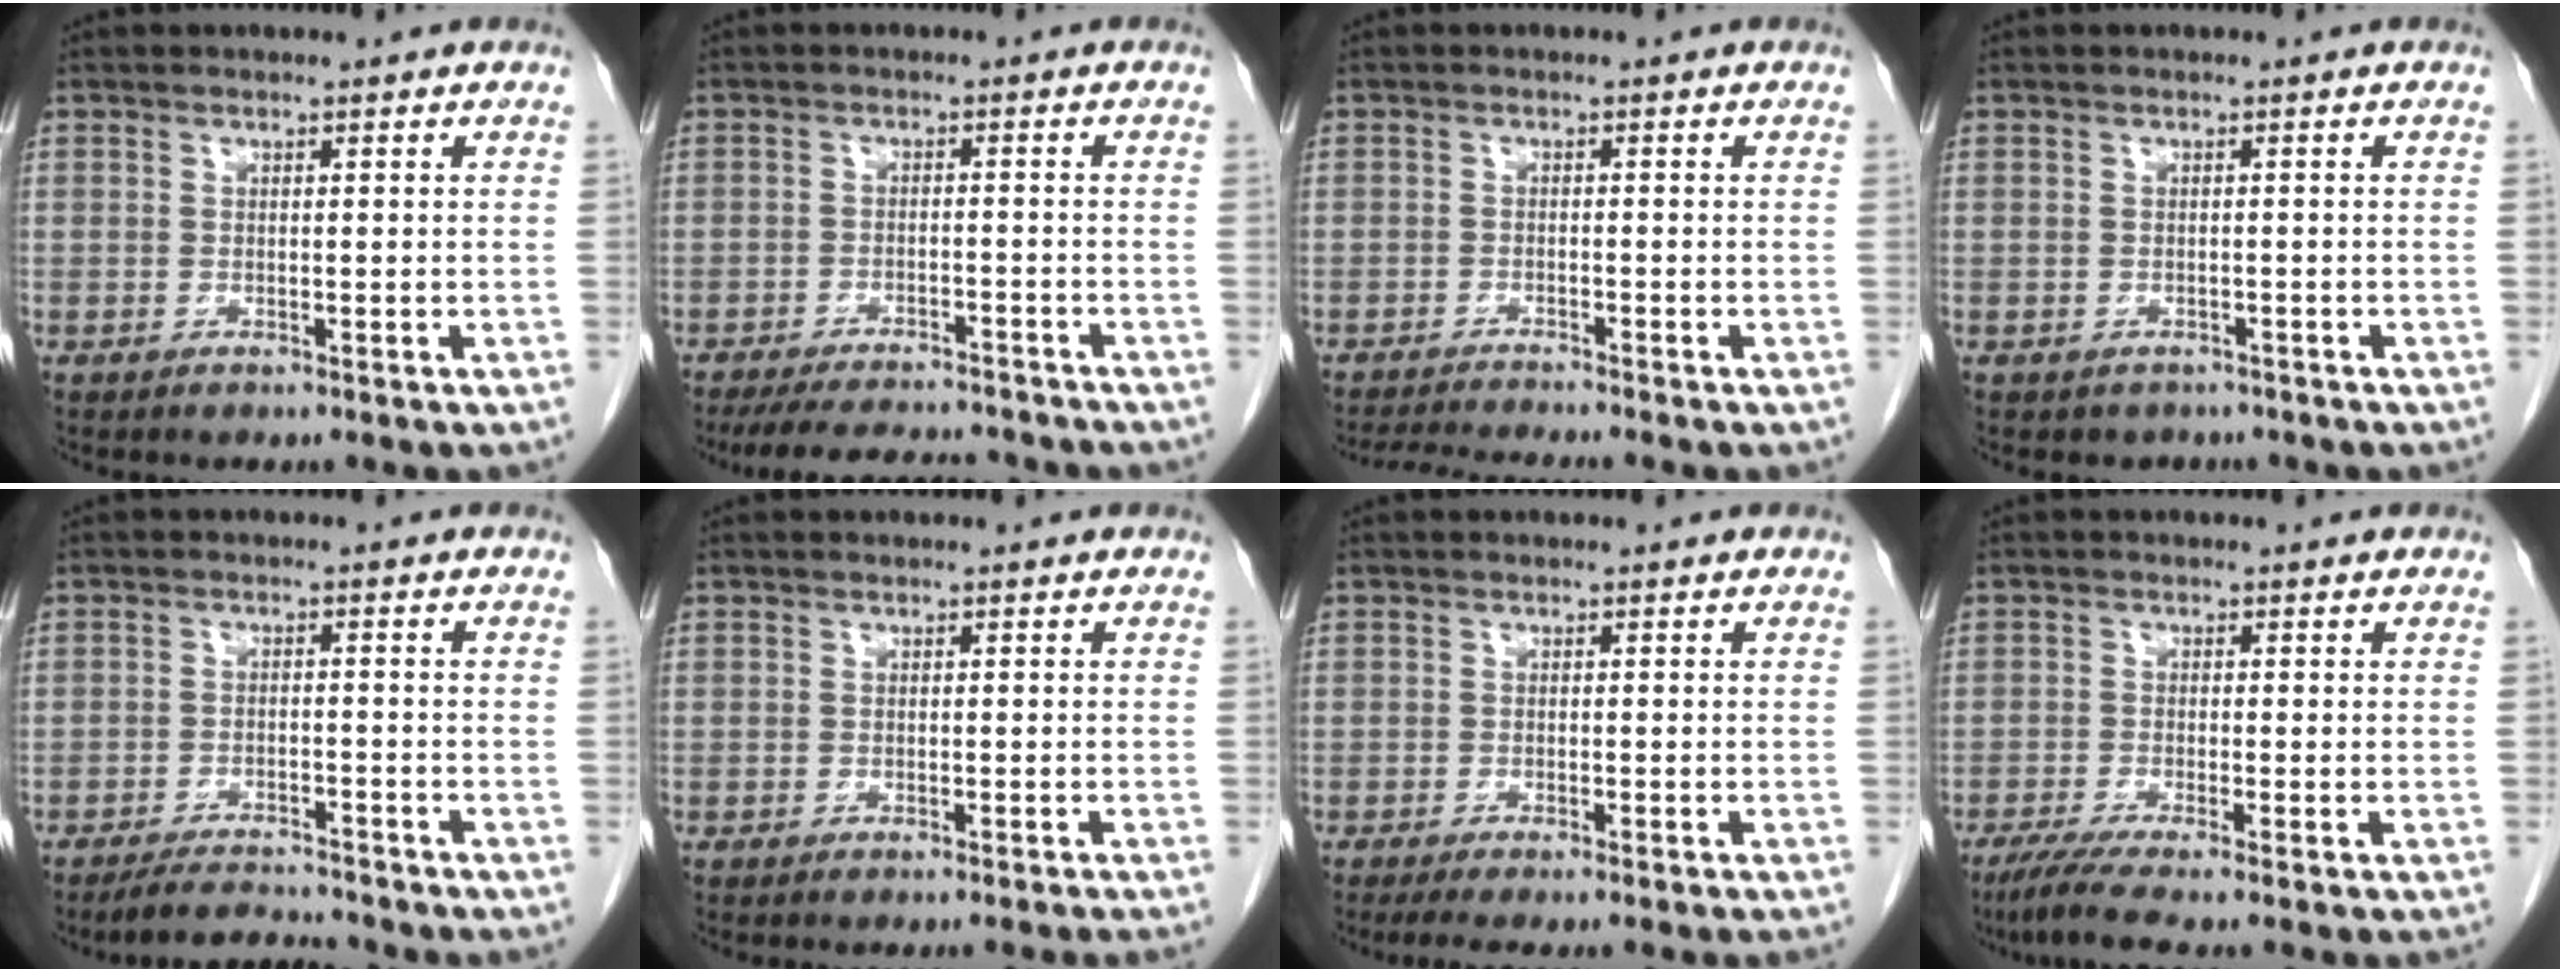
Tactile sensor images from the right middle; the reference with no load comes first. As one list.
[{"total": 12.0, "force": [-11.0, 2.4, 4.3], "torque": [-0.070, -0.002, -0.150]}, {"total": 5.5, "force": [-5.0, -1.1, 1.8], "torque": [-0.028, -0.017, -0.085]}, {"total": 2.2, "force": [-1.7, 1.4, 0.0], "torque": [-0.005, 0.004, -0.025]}, {"total": 5.1, "force": [-5.0, 0.4, 0.9], "torque": [-0.015, -0.012, -0.086]}, {"total": 2.9, "force": [-2.6, -0.5, 1.2], "torque": [-0.013, 0.003, -0.031]}, {"total": 5.3, "force": [-4.4, -0.2, 3.0], "torque": [-0.035, -0.010, -0.066]}, {"total": 5.0, "force": [-3.8, -0.6, 3.1], "torque": [-0.059, -0.016, -0.072]}]